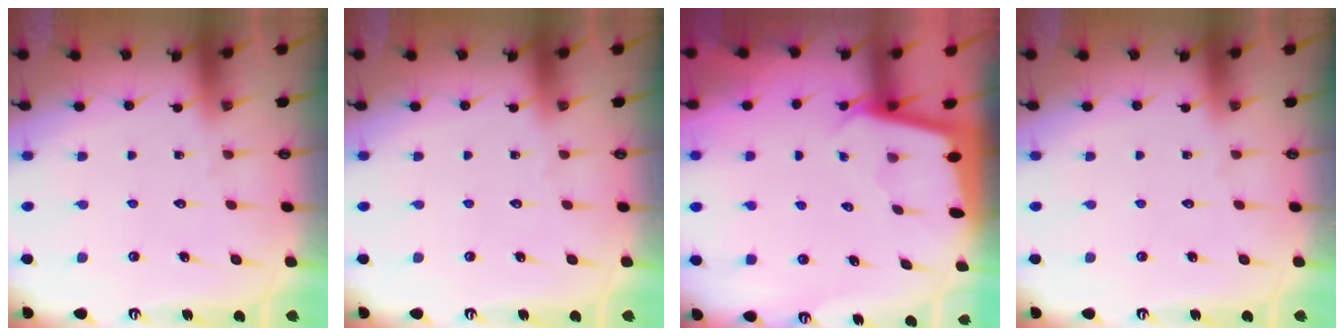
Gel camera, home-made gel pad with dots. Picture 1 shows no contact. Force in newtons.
{"total": 0.0}
{"total": 2.0, "press": 2.0, "slide": 0.1}
{"total": 0.0}